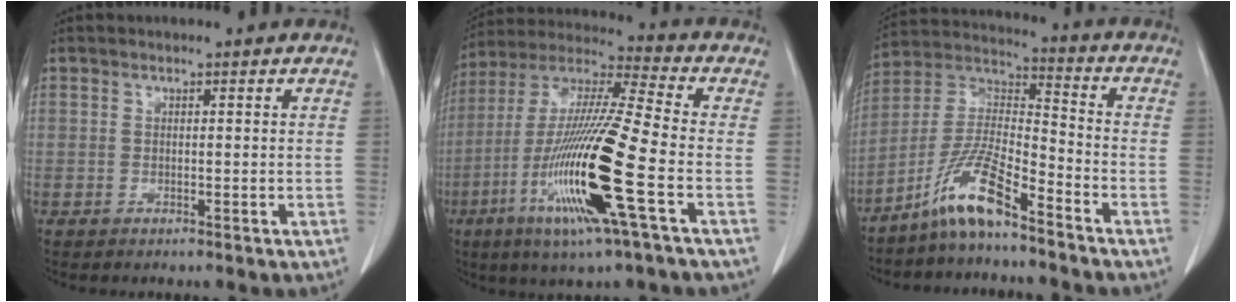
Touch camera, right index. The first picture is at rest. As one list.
[{"total": 19.9, "force": [-6.5, 0.2, 18.8], "torque": [-0.399, -0.031, -0.131]}, {"total": 10.8, "force": [-7.7, 1.2, 7.5], "torque": [-0.159, 0.002, -0.156]}]